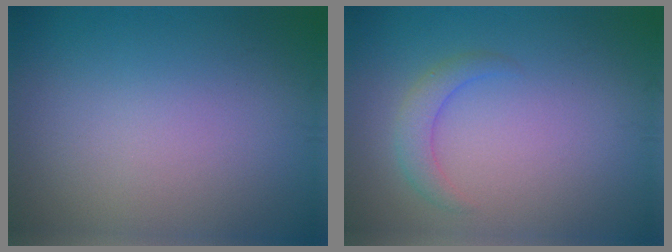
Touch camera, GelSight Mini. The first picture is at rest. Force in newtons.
{"total": 2.0, "press": 2.0, "slide": 0.1}